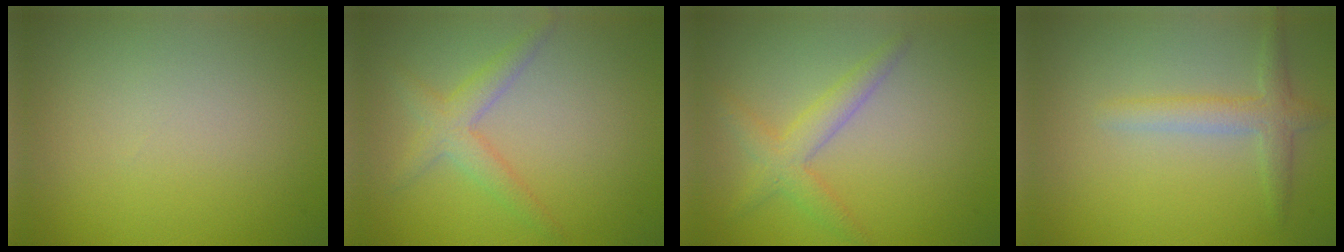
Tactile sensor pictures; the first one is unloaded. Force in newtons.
{"total": 2.6, "press": 2.6, "slide": 0.1}
{"total": 2.6, "press": 2.6, "slide": 0.1}
{"total": 2.4, "press": 2.4, "slide": 0.1}